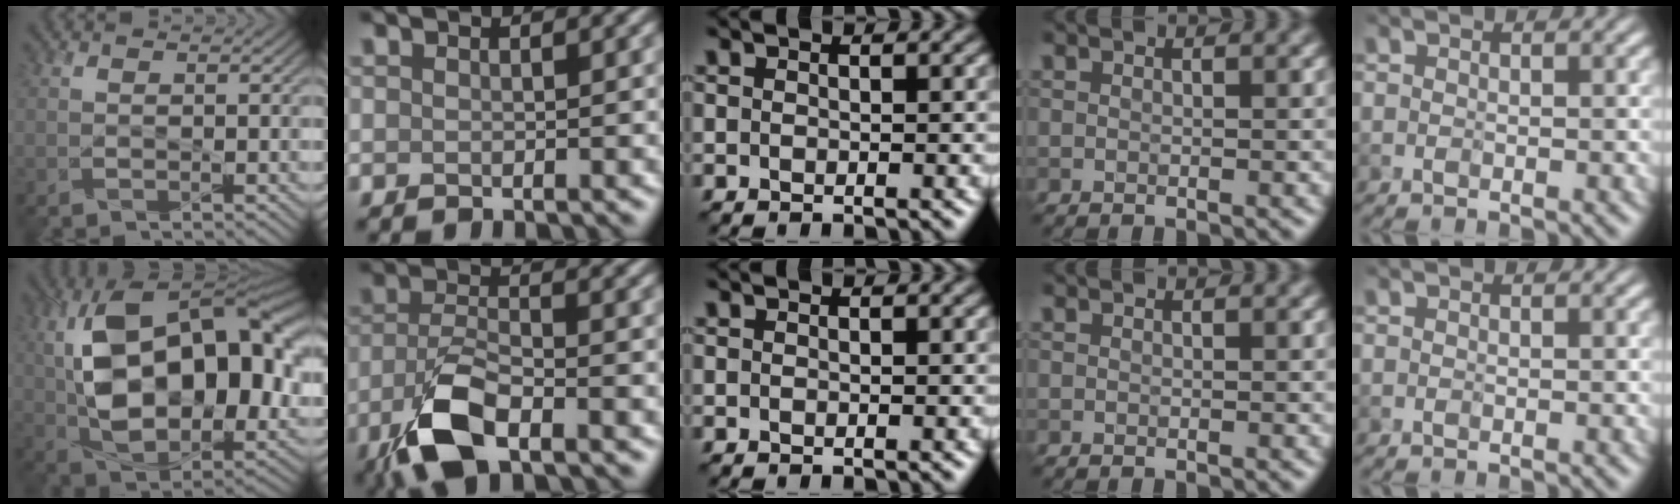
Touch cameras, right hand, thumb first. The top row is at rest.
{"thumb": {"total": 19.6, "force": [3.4, 11.3, 15.7], "torque": [-0.287, 0.002, 0.062]}, "index": {"total": 6.2, "force": [-3.3, 2.5, 4.6], "torque": [-0.103, -0.010, -0.072]}}